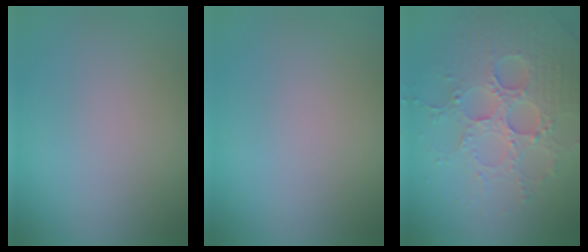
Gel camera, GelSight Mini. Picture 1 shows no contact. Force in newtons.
{"total": 0.0}
{"total": 5.6, "press": 4.8, "slide": 2.9}